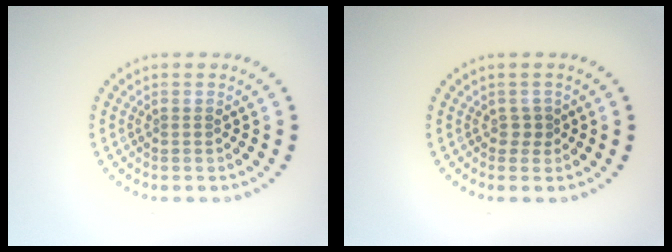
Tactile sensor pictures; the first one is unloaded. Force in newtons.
{"total": 0.9, "press": 0.8, "slide": 0.5}